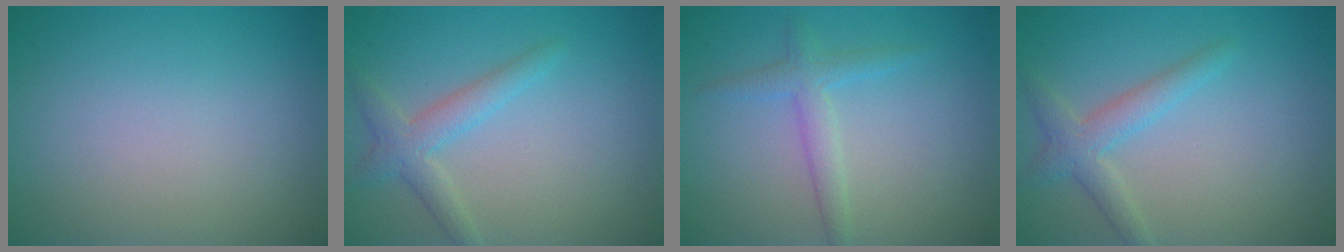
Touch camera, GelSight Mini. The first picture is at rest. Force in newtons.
{"total": 2.7, "press": 2.7, "slide": 0.1}
{"total": 2.3, "press": 2.3, "slide": 0.1}
{"total": 2.7, "press": 2.7, "slide": 0.1}